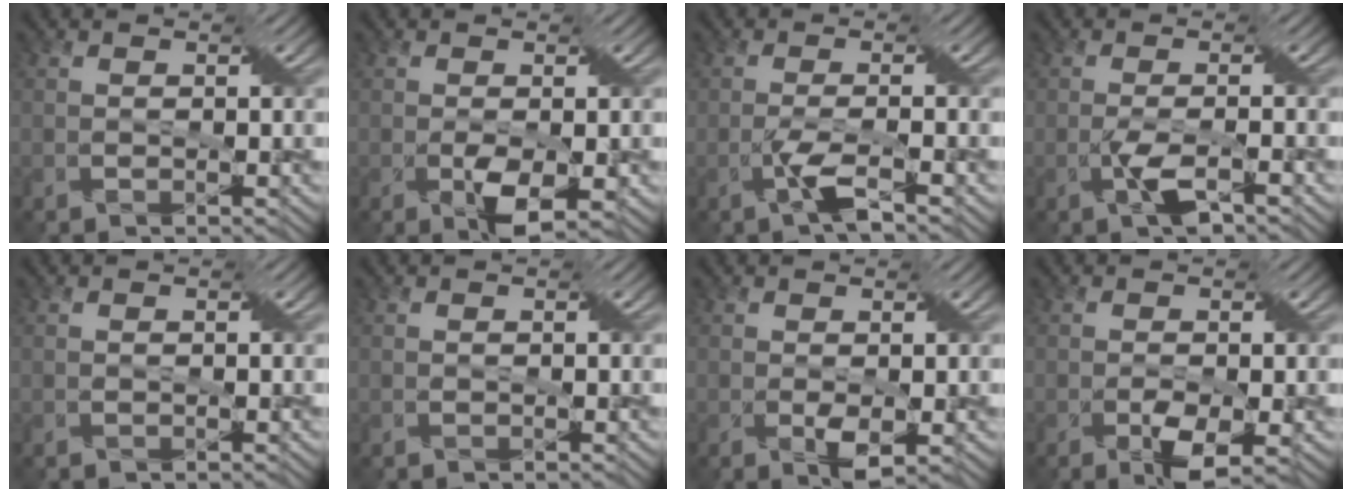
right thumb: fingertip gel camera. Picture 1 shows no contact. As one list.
[{"total": 3.6, "force": [-1.0, 1.5, 3.1], "torque": [-0.062, -0.011, -0.012]}, {"total": 3.0, "force": [-1.6, 0.2, 2.6], "torque": [-0.056, 0.010, -0.038]}, {"total": 3.5, "force": [-1.6, 0.8, 3.0], "torque": [-0.064, 0.004, -0.031]}, {"total": 0.0}, {"total": 0.0}, {"total": 2.2, "force": [-0.2, 1.0, 2.0], "torque": [-0.040, -0.008, 0.001]}, {"total": 3.7, "force": [-1.4, 1.5, 3.1], "torque": [-0.058, -0.006, -0.020]}]